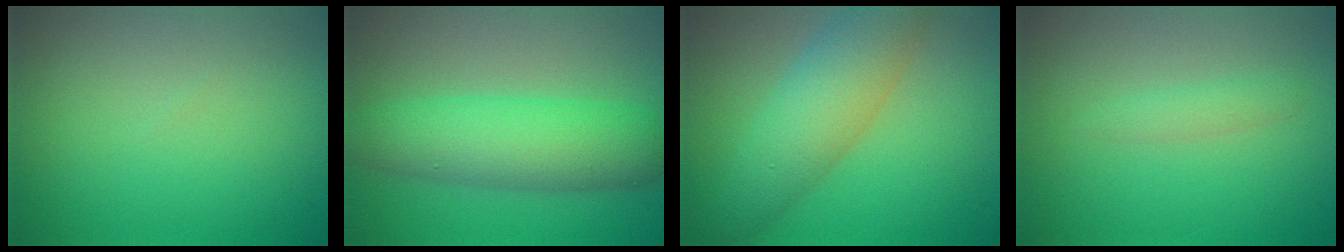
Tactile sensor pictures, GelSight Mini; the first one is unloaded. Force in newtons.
{"total": 6.1, "press": 6.1, "slide": 0.1}
{"total": 6.0, "press": 6.0, "slide": 0.2}
{"total": 1.1, "press": 1.1, "slide": 0.0}